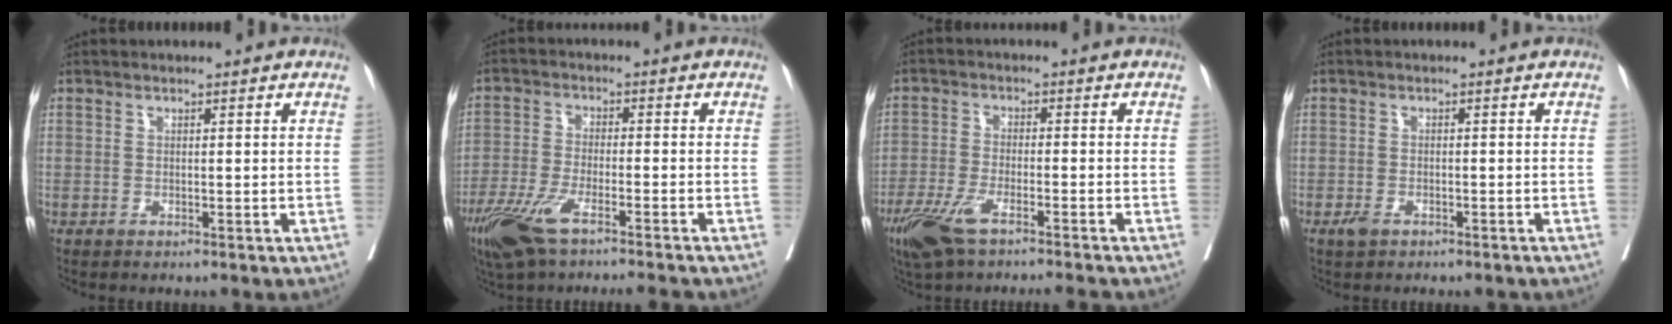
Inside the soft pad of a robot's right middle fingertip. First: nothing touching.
{"total": 10.0, "force": [-7.4, 1.1, 6.7], "torque": [-0.127, -0.021, -0.130]}
{"total": 8.8, "force": [-6.6, 1.0, 5.7], "torque": [-0.108, -0.019, -0.117]}
{"total": 2.3, "force": [-1.6, 1.0, 1.3], "torque": [-0.024, 0.000, -0.020]}